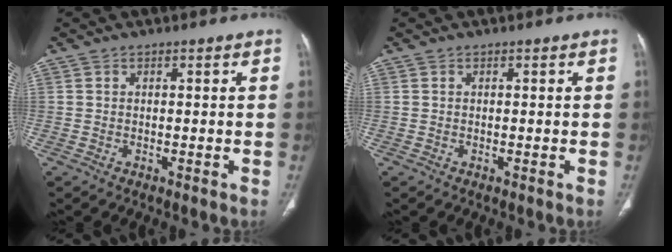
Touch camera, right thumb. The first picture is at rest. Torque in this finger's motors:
{"motor_torque": [0.00, 0.00, -0.19, -0.04, 0.00]}